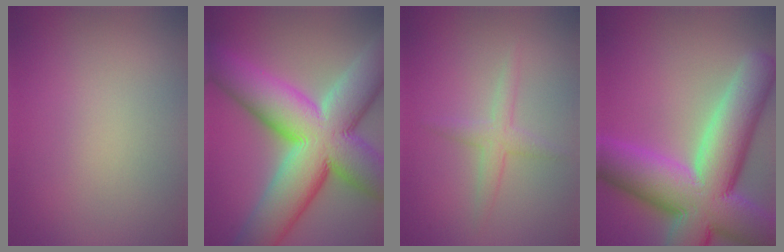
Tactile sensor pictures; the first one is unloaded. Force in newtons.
{"total": 16.6, "press": 16.6, "slide": 0.9}
{"total": 2.0, "press": 2.0, "slide": 0.1}
{"total": 15.1, "press": 15.1, "slide": 0.9}